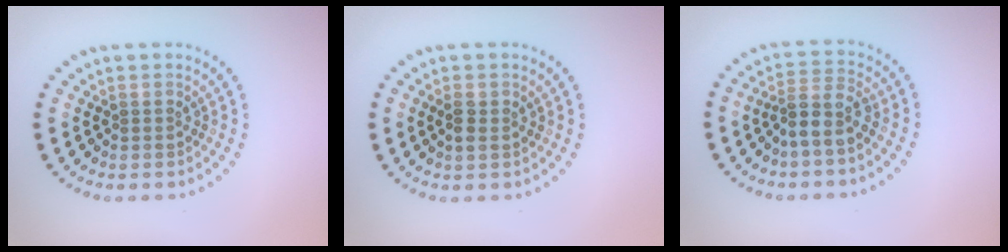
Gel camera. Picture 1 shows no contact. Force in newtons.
{"total": 1.5, "press": 1.5, "slide": 0.3}
{"total": 3.0, "press": 2.3, "slide": 1.8}